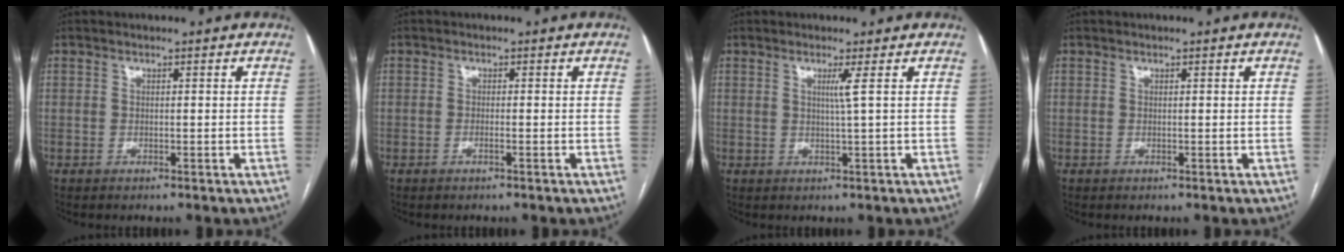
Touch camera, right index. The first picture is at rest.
{"total": 0.8, "force": [-0.4, 0.0, 0.7], "torque": [-0.016, 0.000, -0.007]}
{"total": 1.9, "force": [0.6, -0.9, 1.6], "torque": [-0.030, -0.005, 0.012]}
{"total": 0.0}